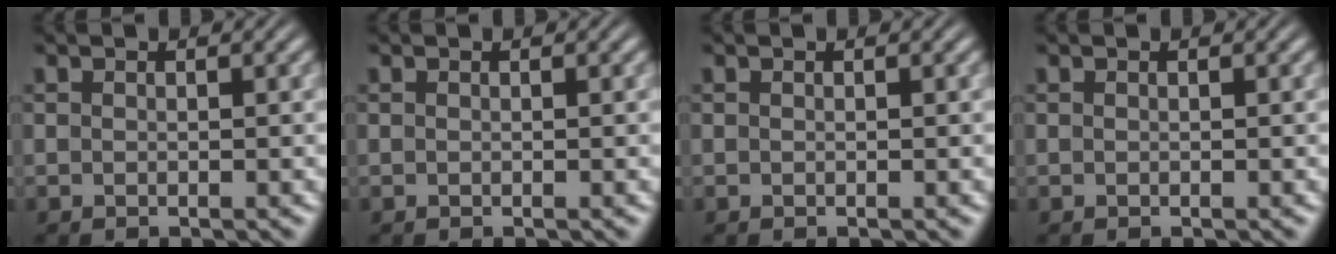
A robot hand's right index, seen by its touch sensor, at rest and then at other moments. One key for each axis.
{"total": 0.0}
{"total": 0.0}
{"total": 0.0}